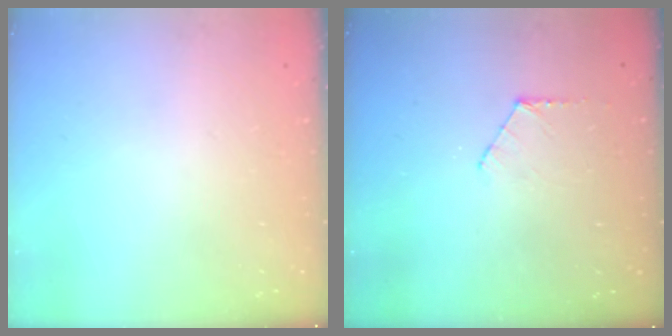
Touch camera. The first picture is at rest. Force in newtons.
{"total": 4.9, "press": 4.8, "slide": 0.5}